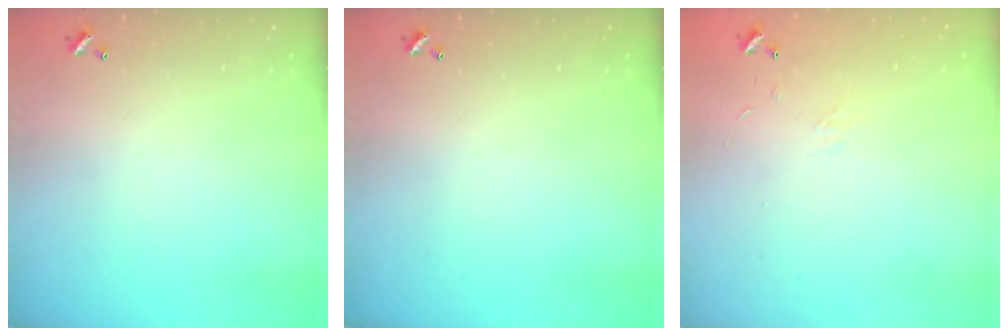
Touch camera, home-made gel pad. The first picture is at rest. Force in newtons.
{"total": 0.0}
{"total": 4.7, "press": 4.6, "slide": 0.7}